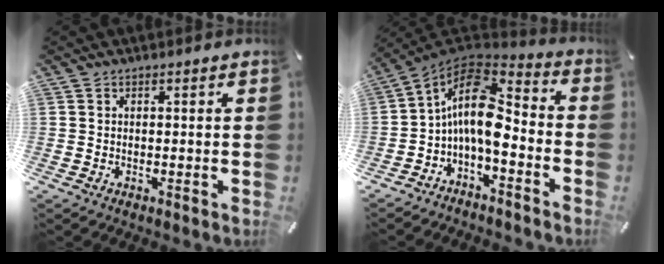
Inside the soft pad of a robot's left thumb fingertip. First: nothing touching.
{"total": 13.4, "force": [-1.3, 7.3, 11.2], "torque": [-0.235, 0.003, -0.025]}